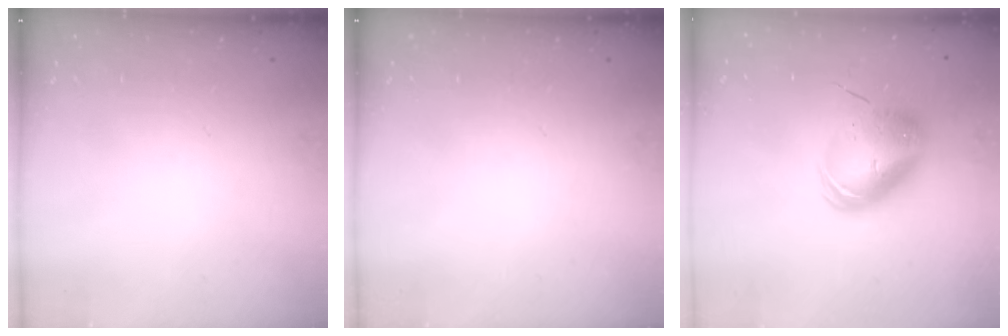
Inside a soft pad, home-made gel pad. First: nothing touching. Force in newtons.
{"total": 0.0}
{"total": 11.4, "press": 11.1, "slide": 2.6}